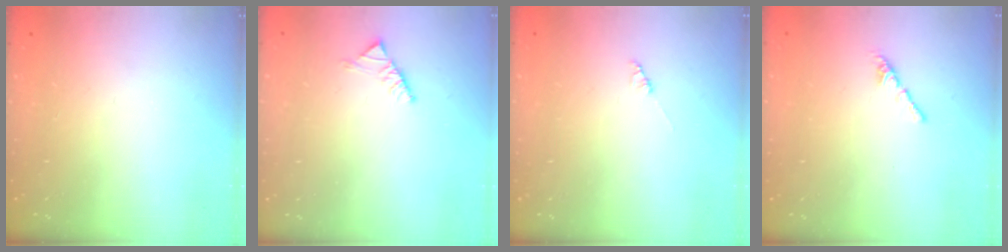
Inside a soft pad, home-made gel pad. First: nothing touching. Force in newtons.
{"total": 2.6, "press": 2.5, "slide": 0.8}
{"total": 1.4, "press": 1.4, "slide": 0.2}
{"total": 2.4, "press": 2.3, "slide": 0.8}